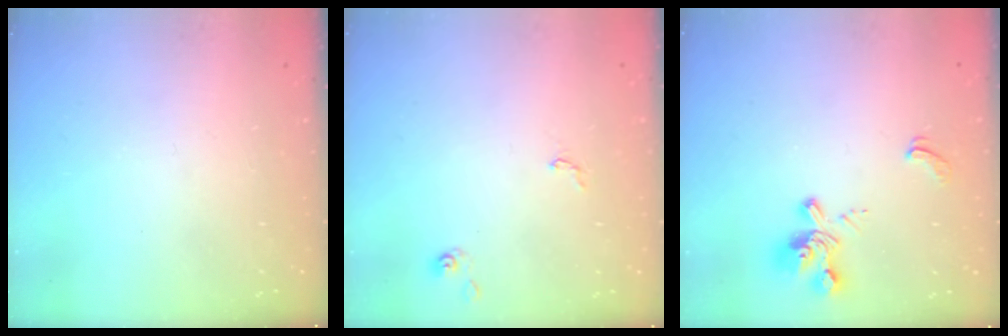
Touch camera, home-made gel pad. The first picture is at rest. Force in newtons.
{"total": 1.9, "press": 1.9, "slide": 0.2}
{"total": 3.2, "press": 2.9, "slide": 1.4}